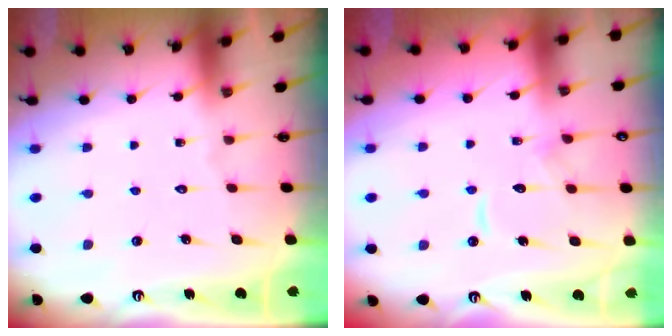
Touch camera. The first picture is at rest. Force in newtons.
{"total": 10.1, "press": 10.0, "slide": 1.1}